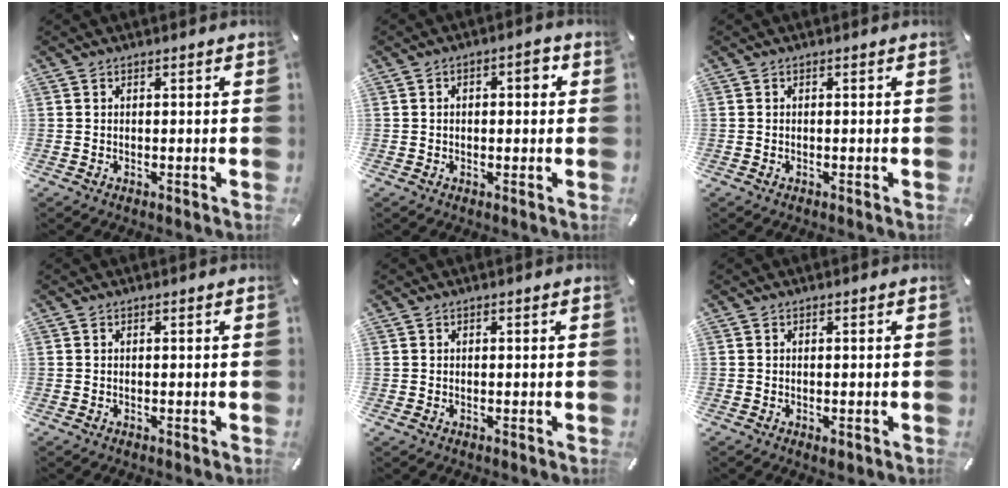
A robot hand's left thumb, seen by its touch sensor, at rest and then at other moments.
{"total": 3.5, "force": [0.3, 2.0, 2.9], "torque": [-0.042, 0.006, -0.002]}
{"total": 0.0}
{"total": 0.0}
{"total": 0.0}
{"total": 0.7, "force": [-0.2, 0.4, 0.6], "torque": [-0.009, -0.001, -0.002]}